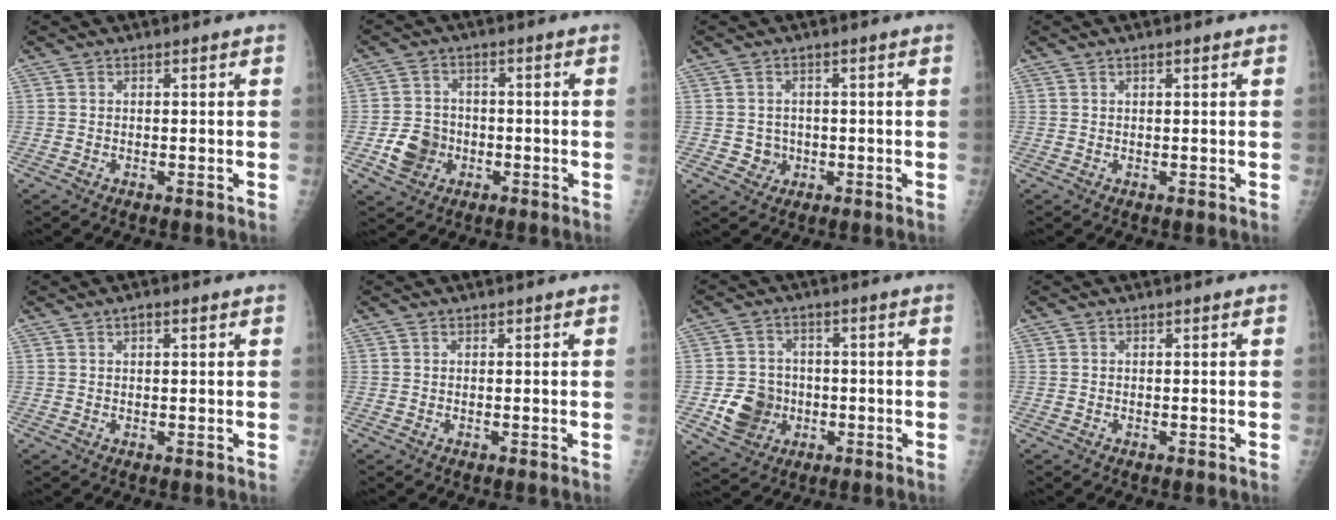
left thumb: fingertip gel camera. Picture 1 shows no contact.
{"total": 6.8, "force": [-2.3, 5.8, 2.6], "torque": [-0.026, 0.017, -0.039]}
{"total": 2.9, "force": [-0.7, 2.8, 0.5], "torque": [0.012, 0.007, -0.008]}
{"total": 0.8, "force": [0.4, 0.2, 0.6], "torque": [-0.007, 0.001, 0.006]}
{"total": 1.7, "force": [0.8, 0.6, 1.4], "torque": [-0.017, 0.004, 0.012]}
{"total": 0.0}
{"total": 8.2, "force": [-2.1, 7.2, 3.2], "torque": [-0.030, 0.011, -0.032]}
{"total": 0.0}